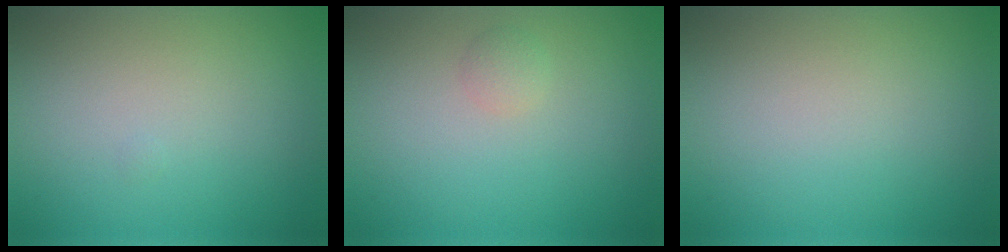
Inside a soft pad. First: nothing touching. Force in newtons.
{"total": 0.9, "press": 0.9, "slide": 0.1}
{"total": 0.0}